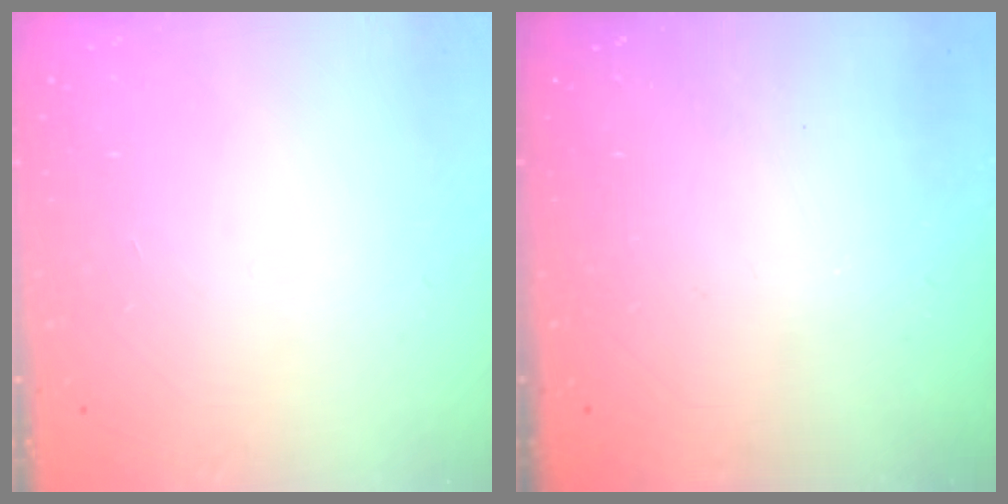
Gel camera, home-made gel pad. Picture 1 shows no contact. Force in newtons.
{"total": 0.0}